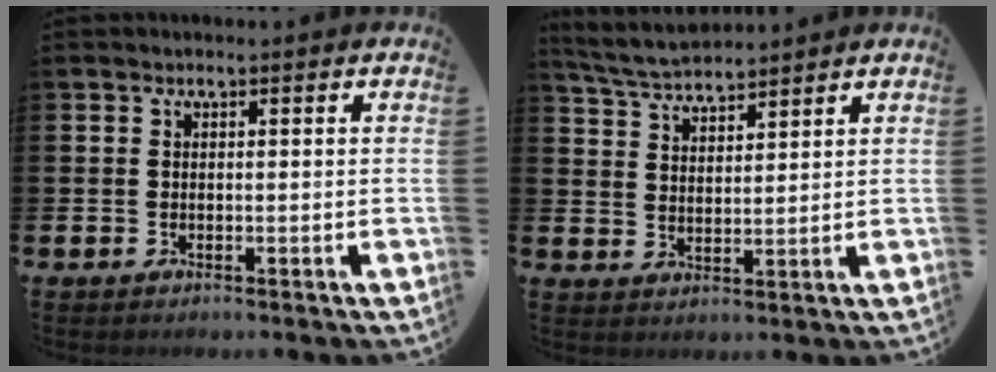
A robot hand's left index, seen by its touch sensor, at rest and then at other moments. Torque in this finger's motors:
{"motor_torque": [-0.30, -0.49, 0.29, 0.10]}